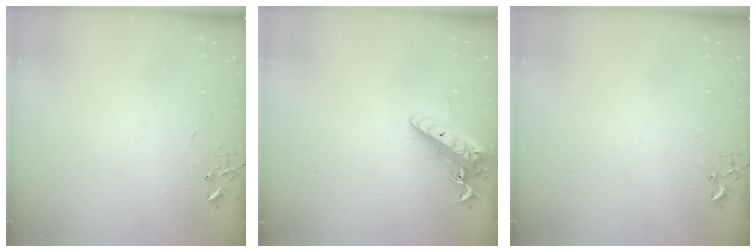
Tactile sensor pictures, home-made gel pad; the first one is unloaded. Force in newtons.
{"total": 15.0, "press": 14.7, "slide": 2.8}
{"total": 1.9, "press": 1.9, "slide": 0.2}